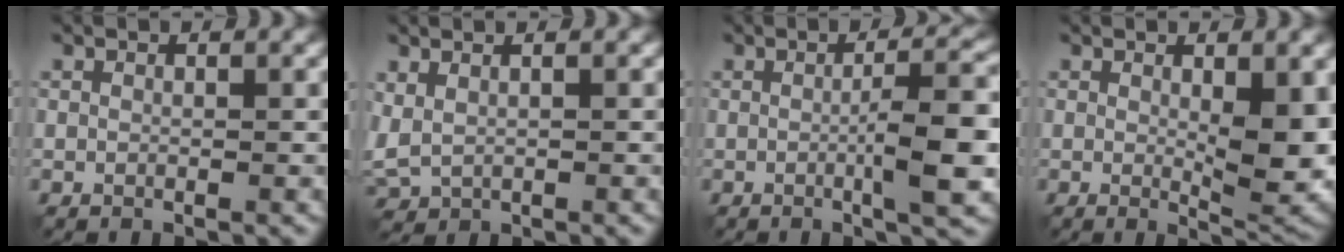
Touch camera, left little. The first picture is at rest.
{"total": 2.1, "force": [1.1, 1.2, 1.4], "torque": [-0.043, 0.003, 0.029]}
{"total": 6.1, "force": [-0.7, 1.2, 5.9], "torque": [-0.088, 0.004, -0.014]}
{"total": 5.9, "force": [0.5, 1.9, 5.5], "torque": [-0.083, -0.009, 0.014]}